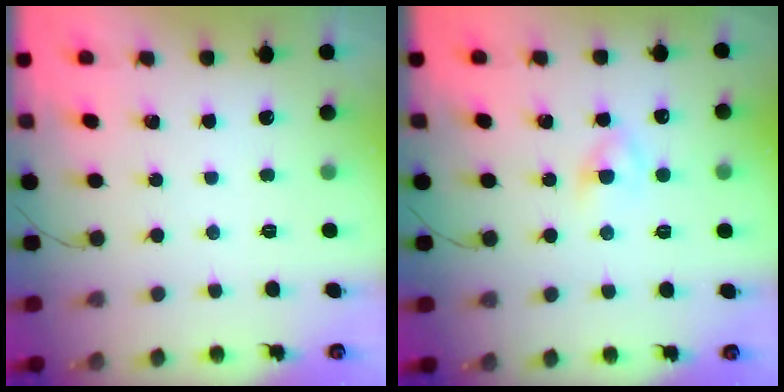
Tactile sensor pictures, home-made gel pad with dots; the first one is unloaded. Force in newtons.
{"total": 2.8, "press": 2.6, "slide": 1.2}